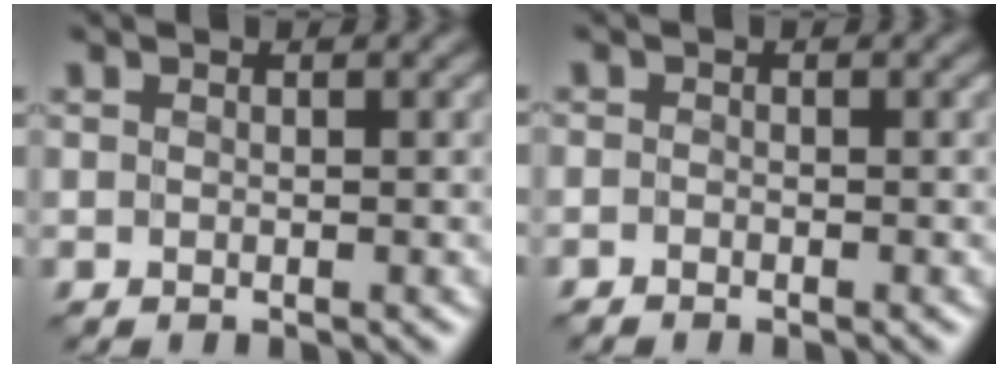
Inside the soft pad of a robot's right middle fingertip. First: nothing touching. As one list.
[{"total": 0.7, "force": [-0.7, 0.1, -0.2], "torque": [0.006, 0.000, -0.017]}]